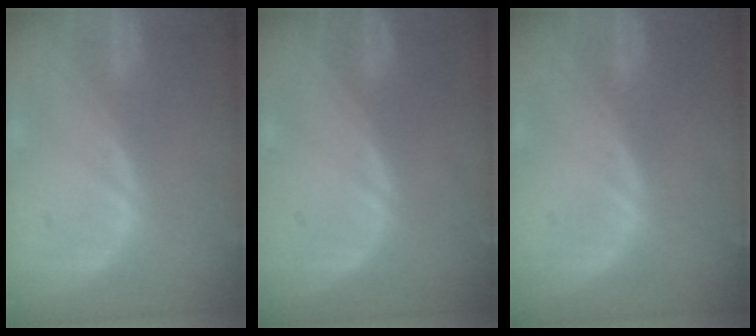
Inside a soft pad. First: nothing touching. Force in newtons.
{"total": 0.0}
{"total": 0.0}